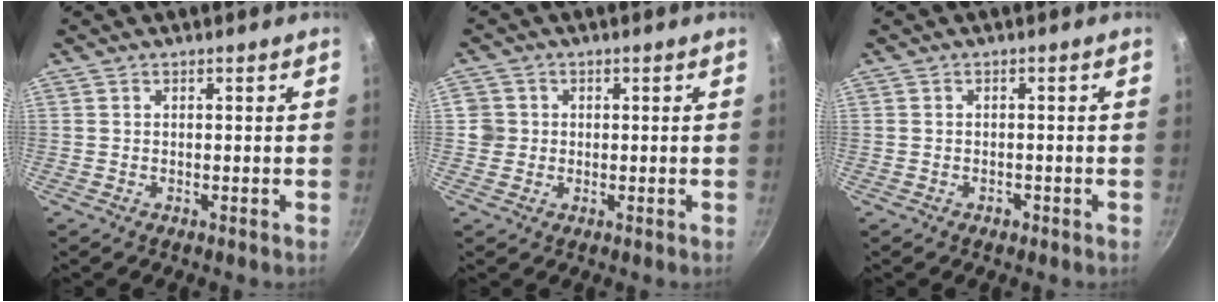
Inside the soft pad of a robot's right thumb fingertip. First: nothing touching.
{"total": 3.2, "force": [0.0, 3.1, 0.7], "torque": [0.004, 0.010, -0.003]}
{"total": 1.2, "force": [-0.7, 0.9, 0.5], "torque": [-0.005, 0.007, -0.007]}